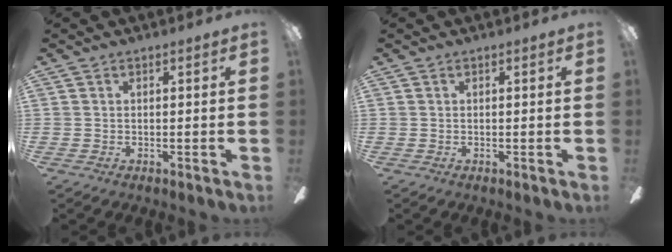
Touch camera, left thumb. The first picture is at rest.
{"total": 0.0}